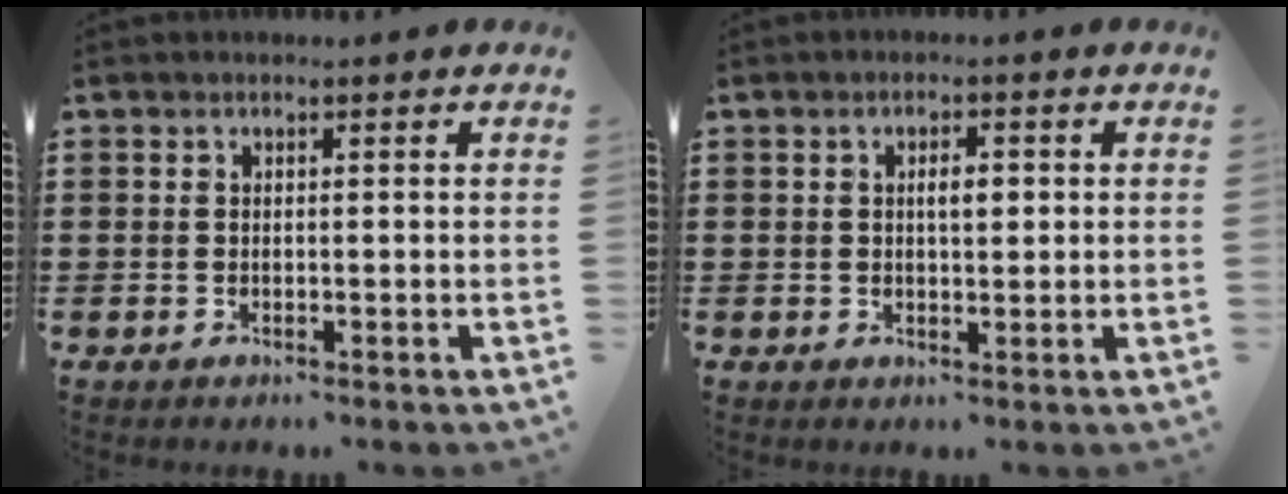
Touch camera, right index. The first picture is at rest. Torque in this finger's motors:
{"motor_torque": [0.98, 0.16, 0.12, 0.06]}